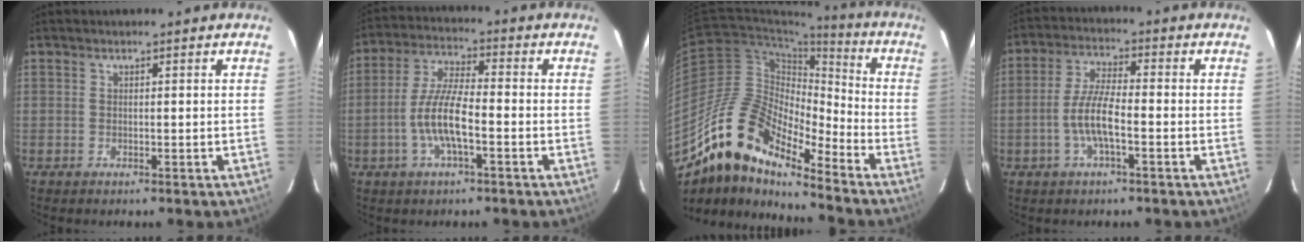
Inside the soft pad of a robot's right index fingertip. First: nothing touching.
{"total": 9.1, "force": [-3.0, 2.0, 8.4], "torque": [-0.174, 0.002, -0.059]}
{"total": 16.9, "force": [-13.3, 4.7, 9.3], "torque": [-0.151, -0.007, -0.262]}
{"total": 7.1, "force": [-2.4, 1.5, 6.5], "torque": [-0.135, 0.003, -0.047]}